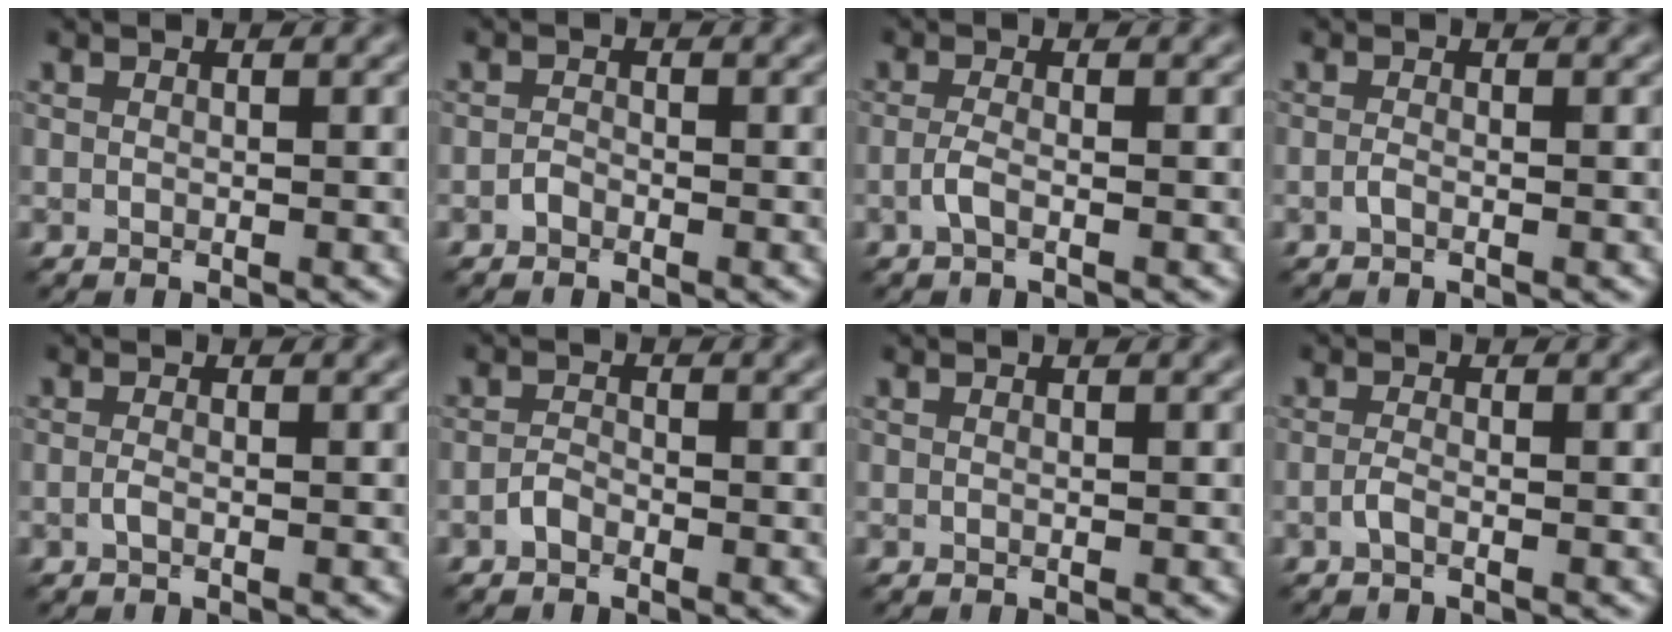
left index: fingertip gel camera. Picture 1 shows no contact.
{"total": 0.8, "force": [-0.6, 0.4, 0.3], "torque": [-0.006, 0.000, -0.013]}
{"total": 1.5, "force": [-0.6, 0.4, 1.3], "torque": [-0.029, -0.001, -0.016]}
{"total": 0.7, "force": [-0.4, 0.2, 0.6], "torque": [-0.014, -0.002, -0.010]}
{"total": 0.7, "force": [-0.3, 0.2, 0.6], "torque": [-0.015, -0.002, -0.008]}
{"total": 1.1, "force": [-0.8, 0.5, 0.5], "torque": [-0.009, 0.003, -0.019]}
{"total": 0.0}
{"total": 1.1, "force": [-0.6, 0.3, 0.8], "torque": [-0.020, 0.000, -0.014]}